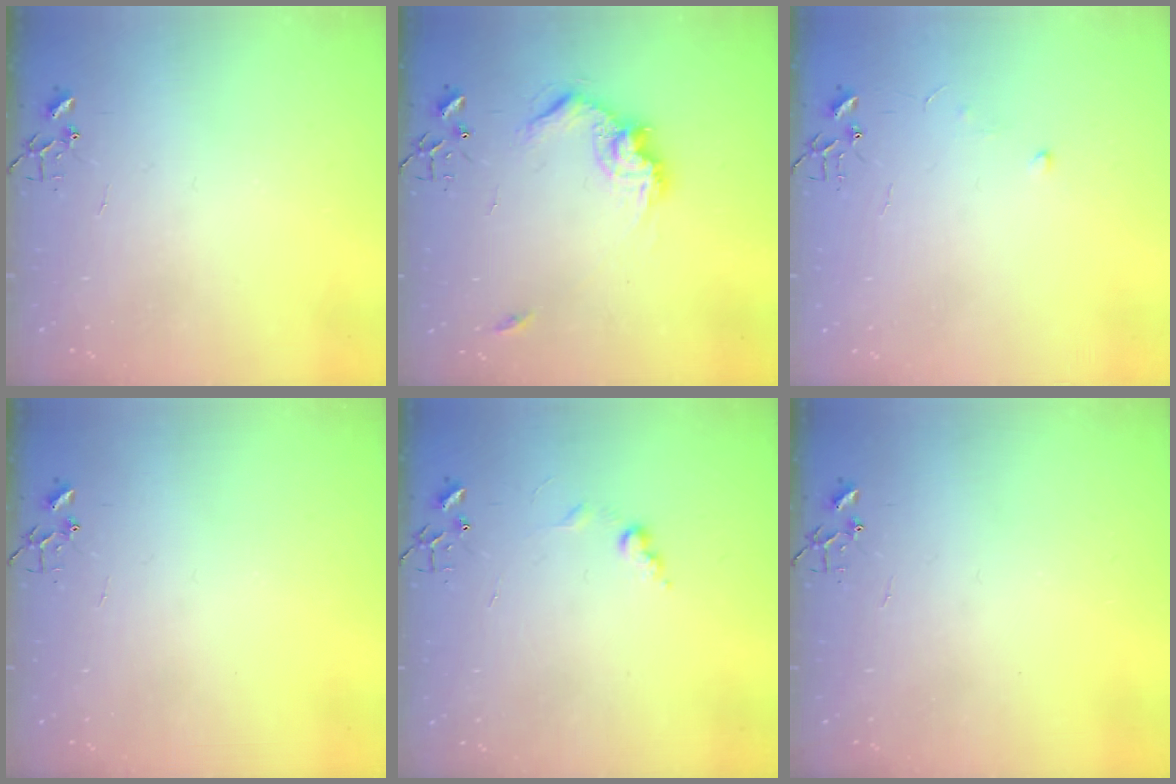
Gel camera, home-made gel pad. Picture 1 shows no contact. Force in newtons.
{"total": 13.8, "press": 13.7, "slide": 1.1}
{"total": 4.4, "press": 4.3, "slide": 0.4}
{"total": 0.0}
{"total": 6.0, "press": 5.9, "slide": 0.7}
{"total": 0.0}